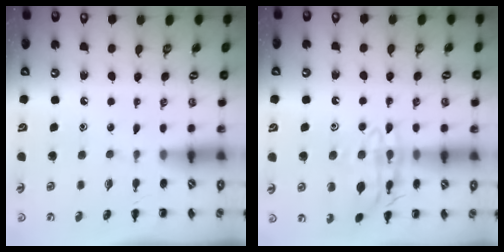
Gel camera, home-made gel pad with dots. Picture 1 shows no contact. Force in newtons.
{"total": 14.2, "press": 14.1, "slide": 1.2}